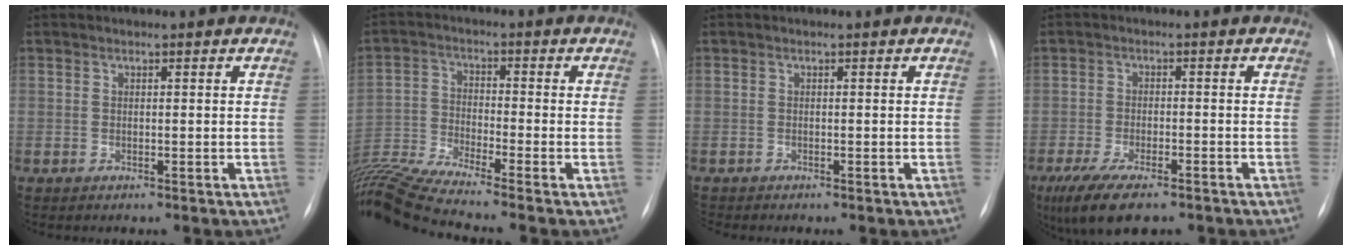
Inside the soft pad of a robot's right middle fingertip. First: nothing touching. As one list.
[{"total": 10.7, "force": [-9.6, -2.5, 4.1], "torque": [-0.081, -0.015, -0.180]}, {"total": 0.5, "force": [-0.5, 0.0, 0.0], "torque": [-0.003, -0.001, -0.012]}, {"total": 10.5, "force": [-7.4, 3.2, 6.8], "torque": [-0.126, -0.023, -0.114]}]